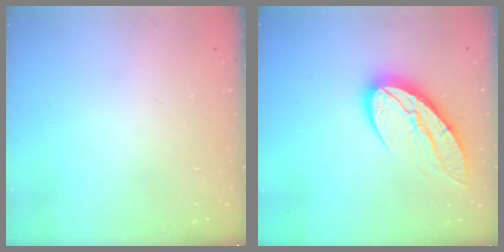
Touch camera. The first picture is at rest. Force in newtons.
{"total": 14.0, "press": 14.0, "slide": 1.1}